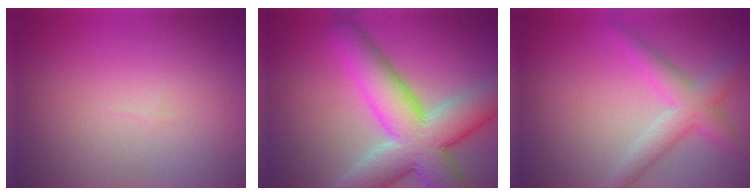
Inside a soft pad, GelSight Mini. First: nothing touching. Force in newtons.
{"total": 10.7, "press": 10.7, "slide": 0.9}
{"total": 3.7, "press": 3.7, "slide": 0.1}